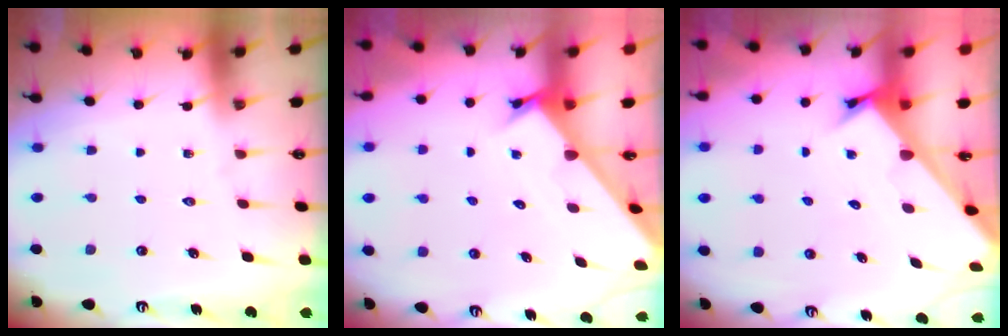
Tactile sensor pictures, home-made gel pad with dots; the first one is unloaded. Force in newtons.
{"total": 2.3, "press": 2.3, "slide": 0.0}
{"total": 2.7, "press": 2.7, "slide": 0.3}